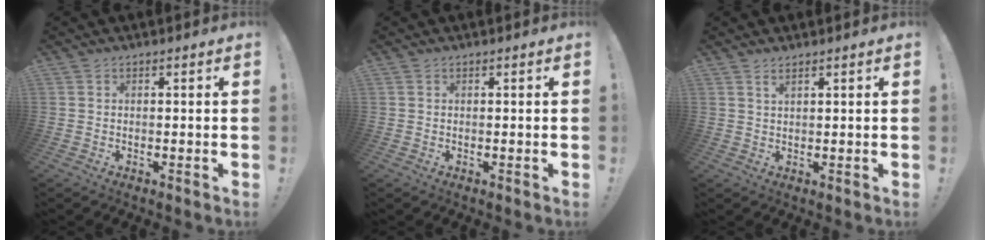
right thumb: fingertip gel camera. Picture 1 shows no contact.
{"total": 0.0}
{"total": 1.3, "force": [1.0, 0.2, 0.9], "torque": [-0.019, -0.002, 0.017]}